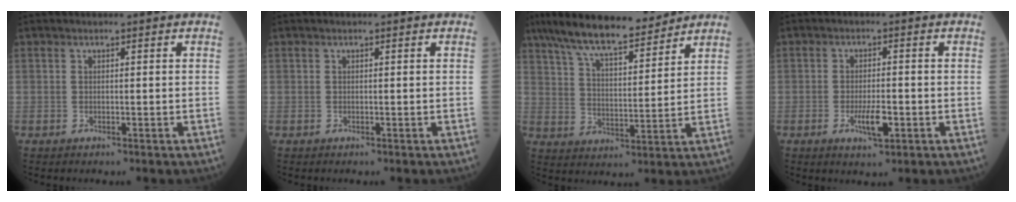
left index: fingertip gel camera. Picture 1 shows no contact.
{"total": 0.0}
{"total": 13.9, "force": [11.7, 2.7, 7.0], "torque": [-0.124, 0.017, 0.204]}
{"total": 4.1, "force": [-1.6, 1.0, 3.7], "torque": [-0.070, -0.001, -0.023]}